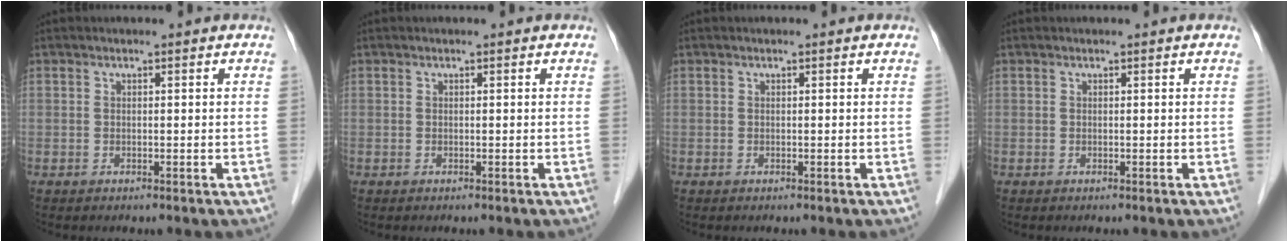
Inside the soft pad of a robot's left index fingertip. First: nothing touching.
{"total": 0.0}
{"total": 0.0}
{"total": 0.0}